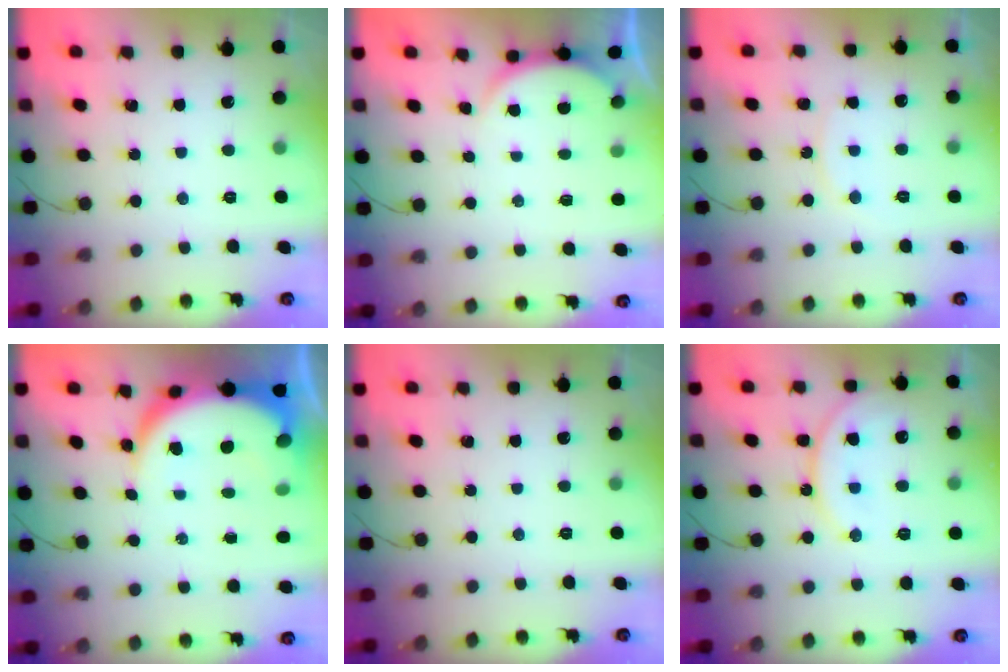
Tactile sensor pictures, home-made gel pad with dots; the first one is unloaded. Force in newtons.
{"total": 2.9, "press": 2.8, "slide": 0.6}
{"total": 6.1, "press": 6.0, "slide": 0.4}
{"total": 9.7, "press": 9.6, "slide": 1.2}
{"total": 0.0}
{"total": 14.5, "press": 14.4, "slide": 1.5}